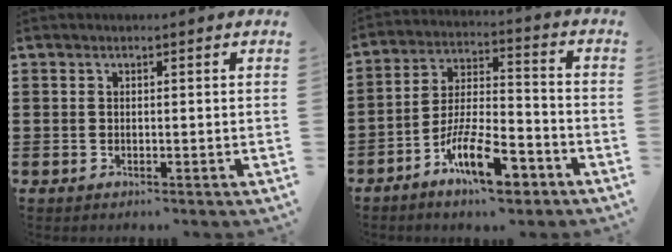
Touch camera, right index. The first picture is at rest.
{"total": 11.6, "force": [-7.3, 3.5, 8.4], "torque": [-0.161, 0.017, -0.136]}